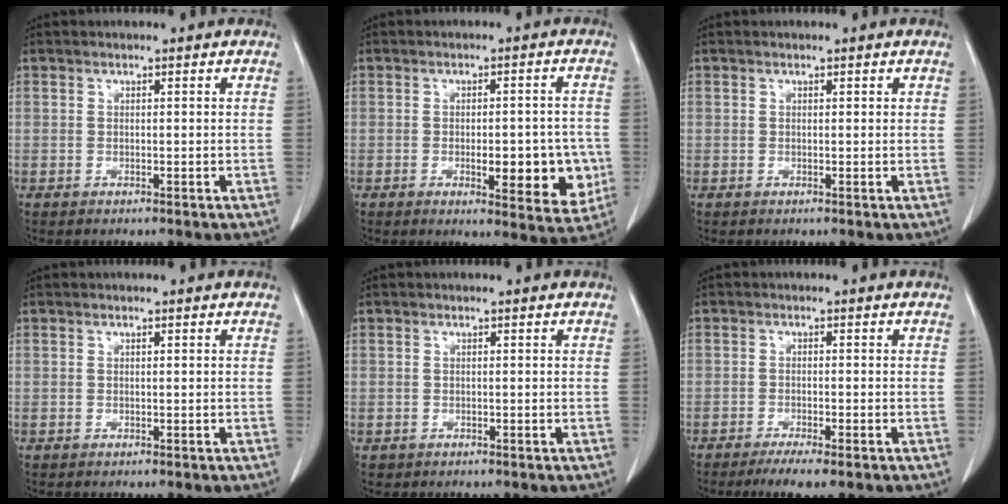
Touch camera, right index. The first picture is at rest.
{"total": 9.4, "force": [-2.1, 3.4, 8.6], "torque": [-0.096, -0.001, -0.018]}
{"total": 0.0}
{"total": 0.0}
{"total": 0.6, "force": [-0.2, 0.6, 0.0], "torque": [0.001, 0.006, -0.005]}
{"total": 4.7, "force": [-3.3, 0.4, 3.3], "torque": [-0.051, -0.011, -0.051]}